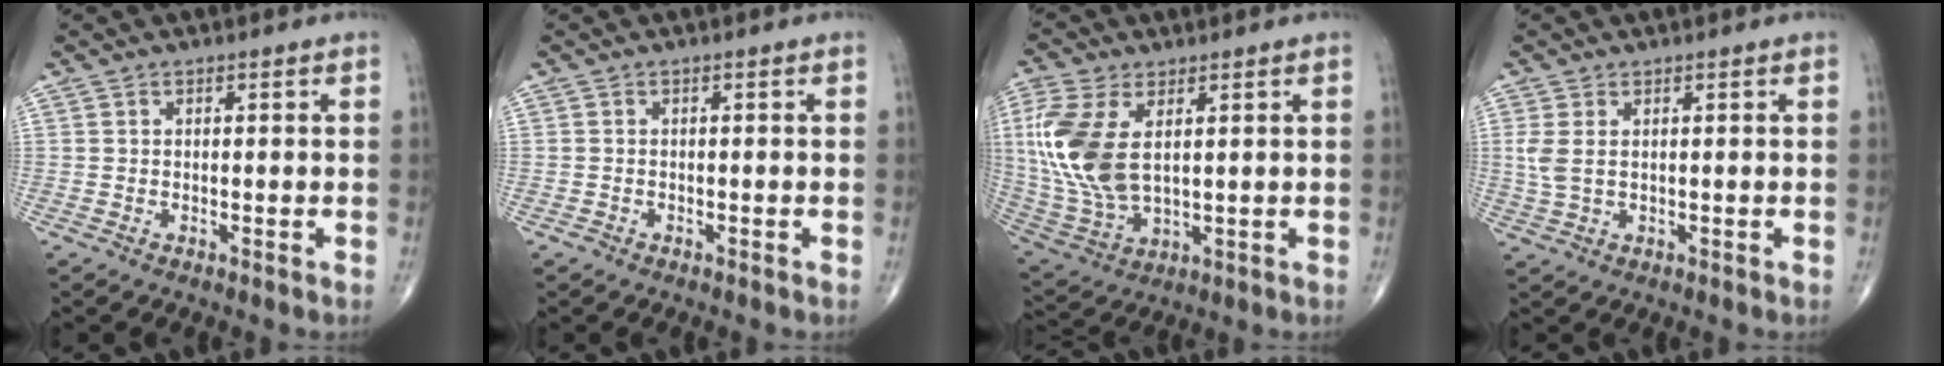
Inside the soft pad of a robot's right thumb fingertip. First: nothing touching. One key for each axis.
{"total": 0.6, "fx": -0.5, "fy": 0.4, "fz": 0.1, "tx": -0.003, "ty": 0.003, "tz": -0.011}
{"total": 15.4, "fx": 3.2, "fy": 8.4, "fz": 12.6, "tx": -0.291, "ty": -0.011, "tz": 0.072}
{"total": 3.6, "fx": 0.7, "fy": 2.0, "fz": 2.9, "tx": -0.079, "ty": 0.002, "tz": 0.019}